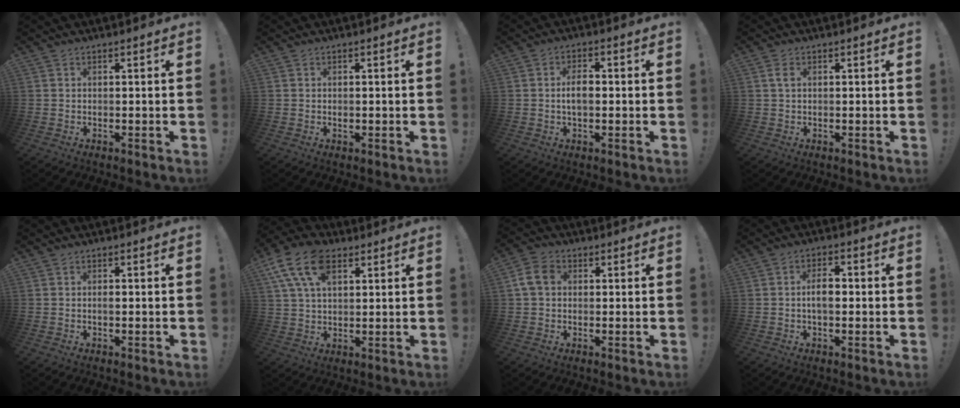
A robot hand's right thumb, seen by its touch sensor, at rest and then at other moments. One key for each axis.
{"total": 0.6, "fx": -0.1, "fy": 0.5, "fz": 0.2, "tx": -0.001, "ty": 0.002, "tz": -0.003}
{"total": 4.9, "fx": -0.2, "fy": 2.5, "fz": 4.2, "tx": -0.067, "ty": 0.004, "tz": -0.009}
{"total": 2.2, "fx": 0.8, "fy": 1.4, "fz": 1.5, "tx": -0.027, "ty": 0.003, "tz": 0.014}
{"total": 0.8, "fx": -0.3, "fy": 0.3, "fz": 0.7, "tx": -0.006, "ty": -0.002, "tz": -0.007}
{"total": 14.0, "fx": 6.4, "fy": 8.0, "fz": 9.6, "tx": -0.185, "ty": -0.008, "tz": 0.119}
{"total": 7.5, "fx": 1.2, "fy": 5.4, "fz": 5.0, "tx": -0.099, "ty": 0.013, "tz": 0.028}
{"total": 5.8, "fx": -0.3, "fy": 3.1, "fz": 4.9, "tx": -0.072, "ty": 0.005, "tz": -0.012}